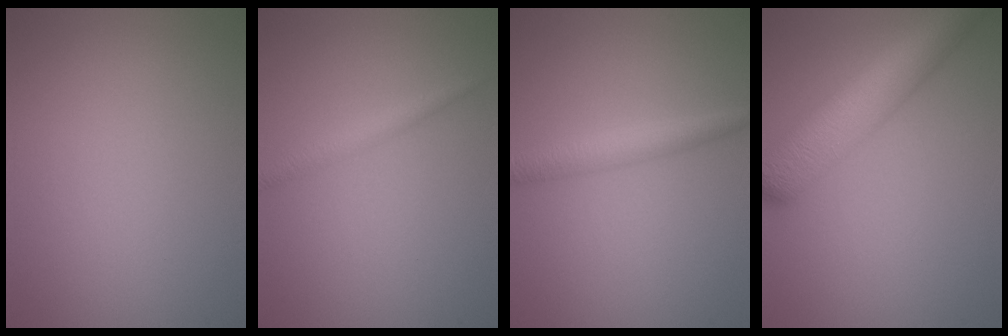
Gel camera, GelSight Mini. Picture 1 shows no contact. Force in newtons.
{"total": 1.4, "press": 1.4, "slide": 0.0}
{"total": 2.5, "press": 2.5, "slide": 0.1}
{"total": 7.6, "press": 7.6, "slide": 0.3}